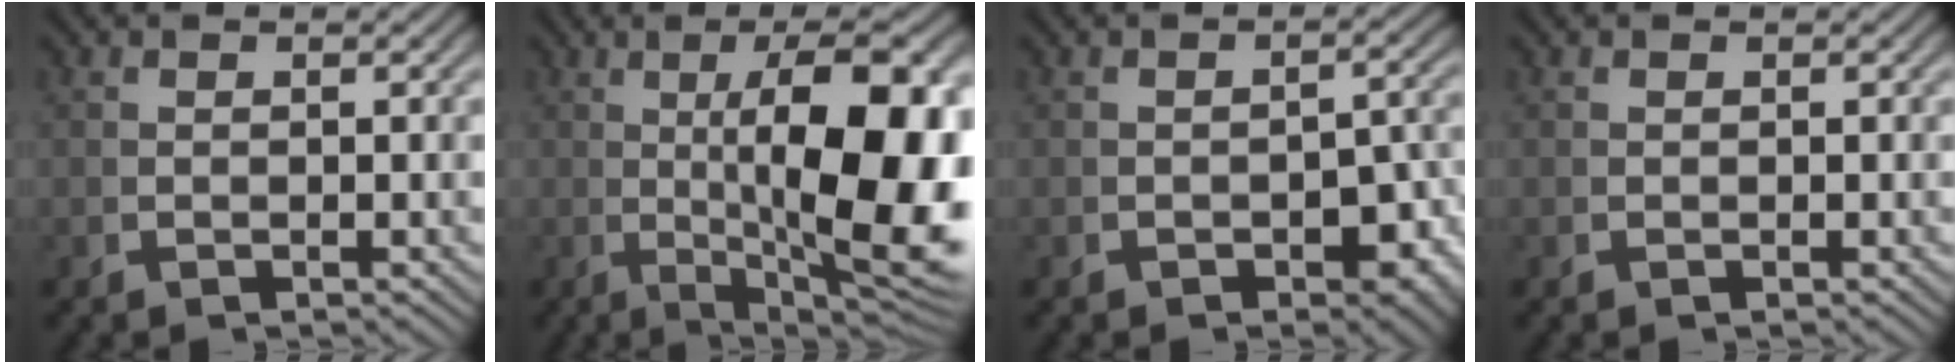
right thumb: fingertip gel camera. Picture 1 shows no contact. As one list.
[{"total": 15.1, "force": [0.0, 6.0, 13.8], "torque": [-0.190, -0.027, 0.024]}, {"total": 3.3, "force": [-1.4, 1.7, 2.5], "torque": [-0.030, -0.011, -0.014]}, {"total": 0.0}]